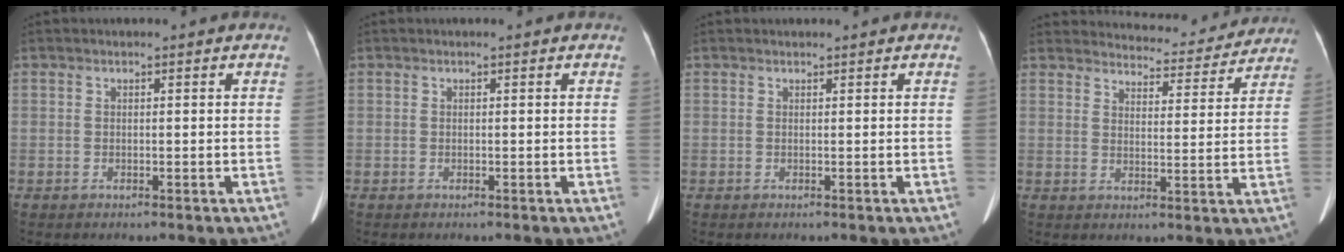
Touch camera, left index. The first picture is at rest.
{"total": 0.0}
{"total": 0.0}
{"total": 10.1, "force": [9.8, 2.1, 0.6], "torque": [0.012, -0.002, 0.108]}